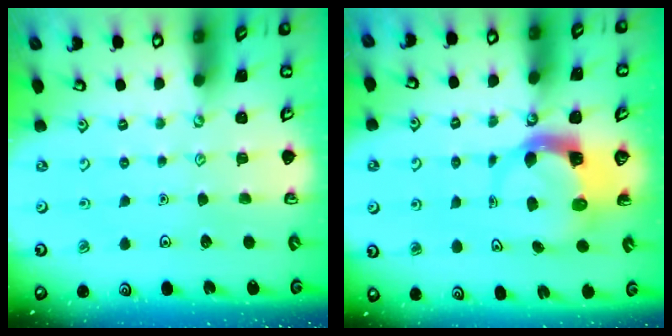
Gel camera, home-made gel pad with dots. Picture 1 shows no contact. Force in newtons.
{"total": 5.1, "press": 5.0, "slide": 0.7}